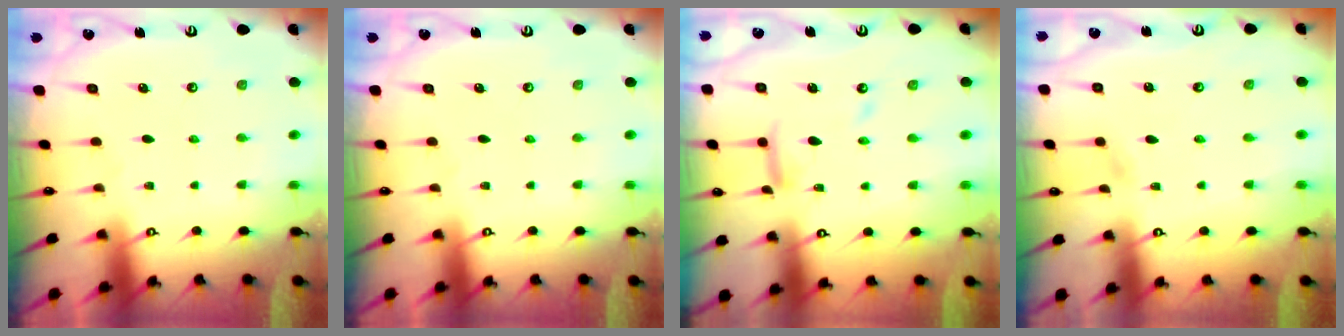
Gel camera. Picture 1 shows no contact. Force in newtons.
{"total": 0.0}
{"total": 10.1, "press": 10.0, "slide": 0.9}
{"total": 2.1, "press": 2.1, "slide": 0.3}